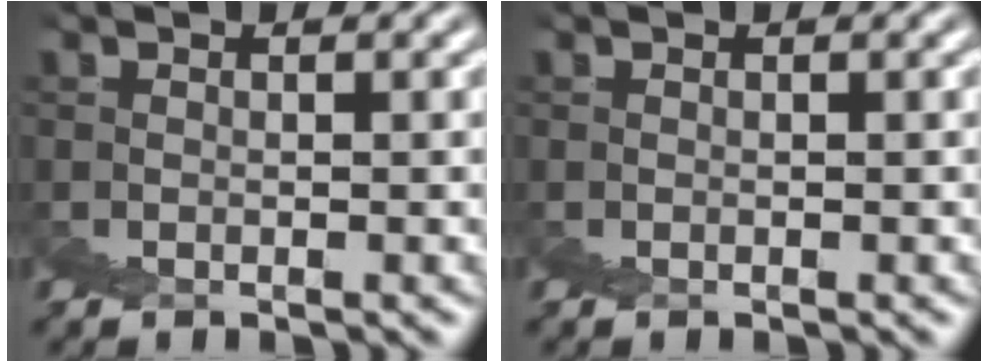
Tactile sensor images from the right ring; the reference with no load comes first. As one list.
[{"total": 0.0}]